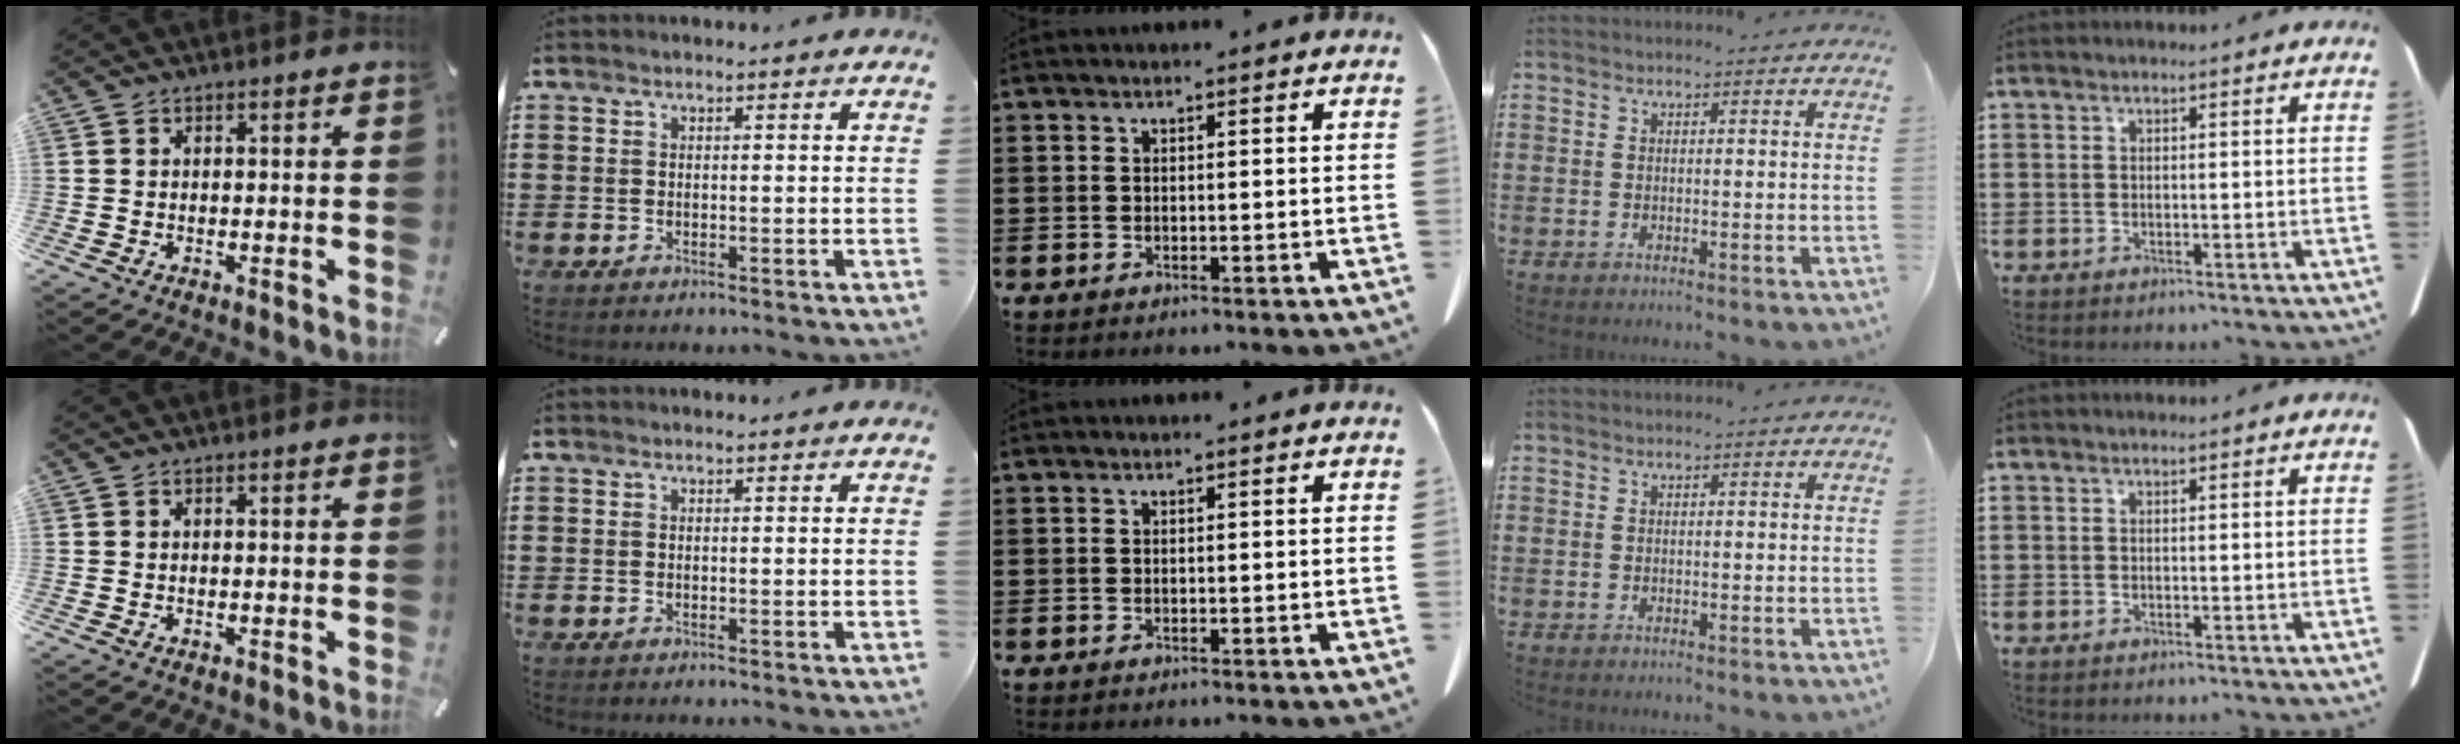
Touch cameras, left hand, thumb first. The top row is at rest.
{}